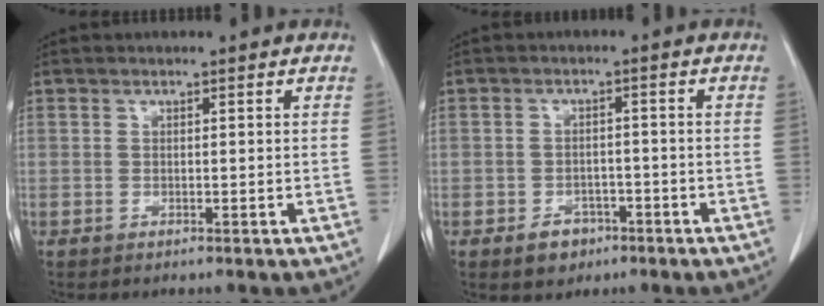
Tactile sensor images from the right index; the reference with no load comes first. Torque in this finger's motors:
{"motor_torque": [-0.03, -0.14, -0.14, -0.09]}